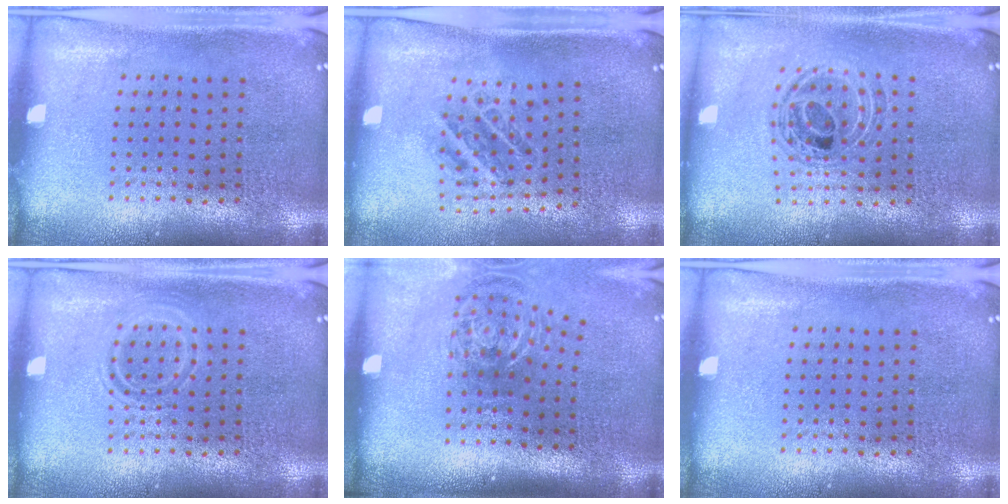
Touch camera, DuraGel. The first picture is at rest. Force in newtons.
{"total": 1.1, "press": 1.1, "slide": 0.2}
{"total": 0.8, "press": 0.8, "slide": 0.2}
{"total": 1.5, "press": 1.5, "slide": 0.3}
{"total": 1.7, "press": 1.2, "slide": 1.2}
{"total": 0.0}